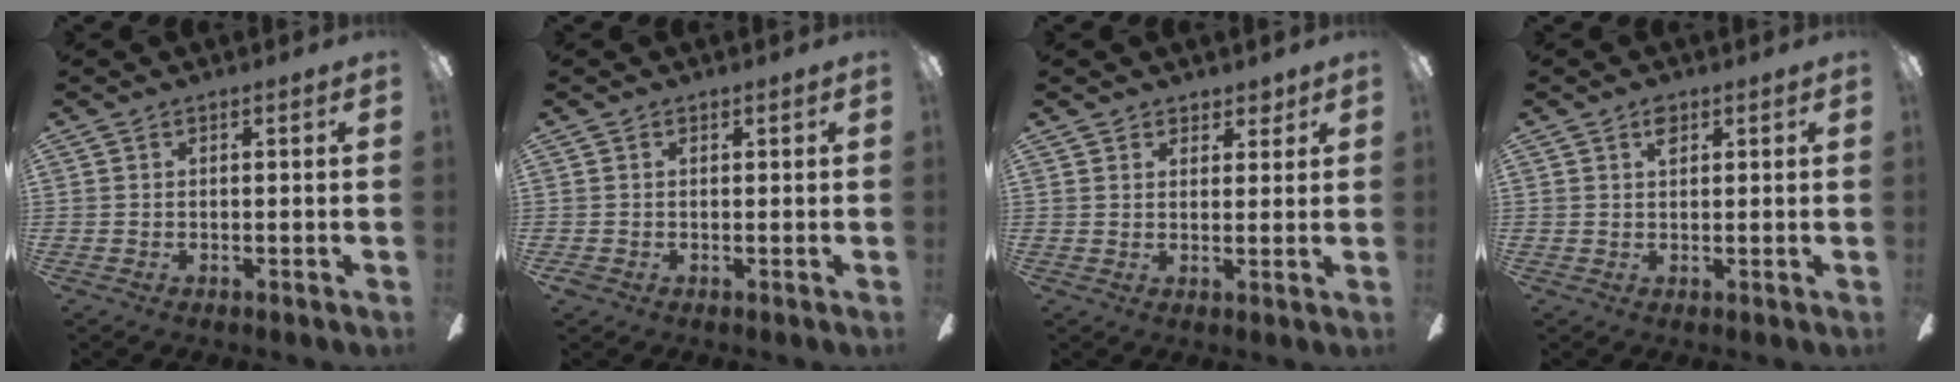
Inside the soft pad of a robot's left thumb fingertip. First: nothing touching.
{"total": 1.2, "force": [0.2, 1.1, 0.2], "torque": [-0.004, 0.003, 0.002]}
{"total": 3.4, "force": [2.6, 2.2, 0.3], "torque": [0.010, -0.010, 0.045]}
{"total": 2.5, "force": [1.4, 1.3, 1.6], "torque": [-0.017, -0.003, 0.022]}